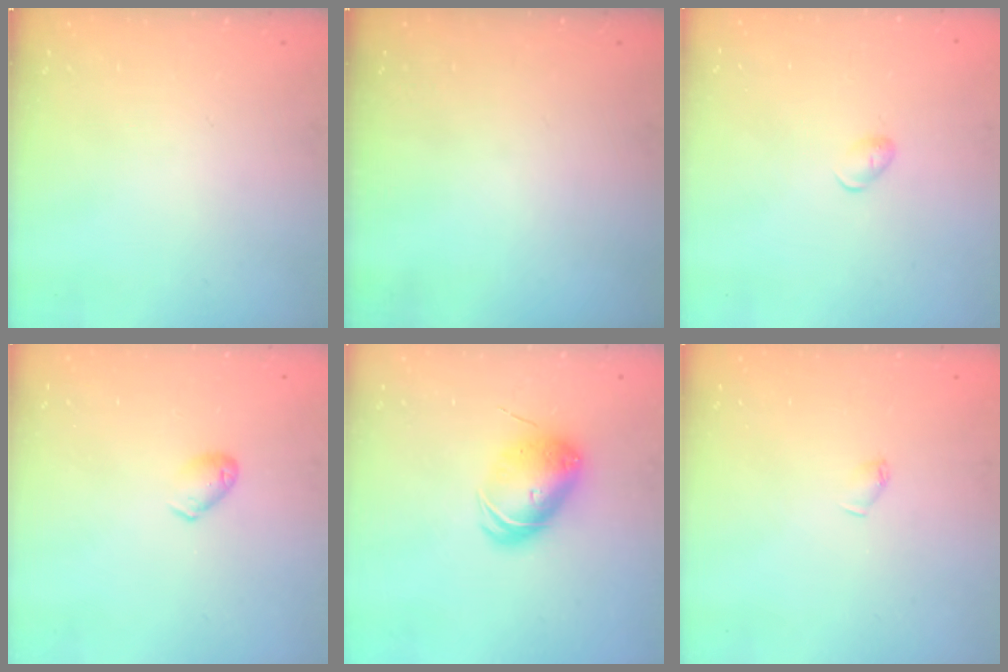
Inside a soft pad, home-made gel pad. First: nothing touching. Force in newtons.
{"total": 0.0}
{"total": 4.2, "press": 4.1, "slide": 0.7}
{"total": 4.8, "press": 4.7, "slide": 0.7}
{"total": 8.6, "press": 8.5, "slide": 1.4}
{"total": 3.8, "press": 3.7, "slide": 0.8}